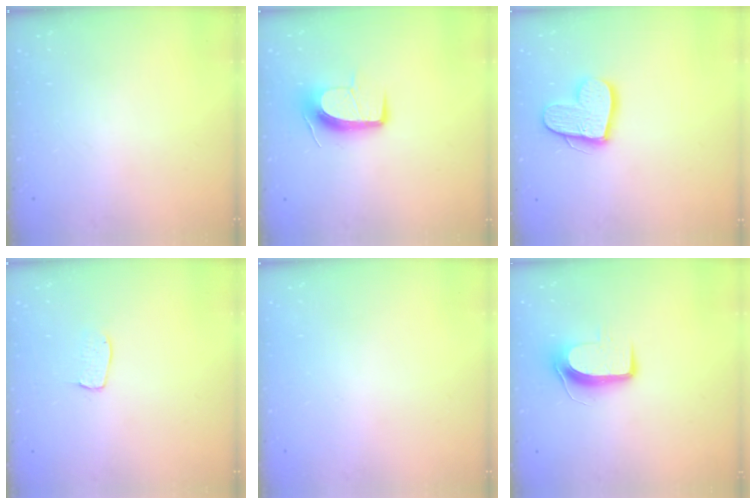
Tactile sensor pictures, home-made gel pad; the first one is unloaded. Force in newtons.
{"total": 10.9, "press": 10.9, "slide": 0.2}
{"total": 12.9, "press": 12.9, "slide": 1.0}
{"total": 3.5, "press": 3.4, "slide": 0.2}
{"total": 0.0}
{"total": 8.7, "press": 8.6, "slide": 0.5}